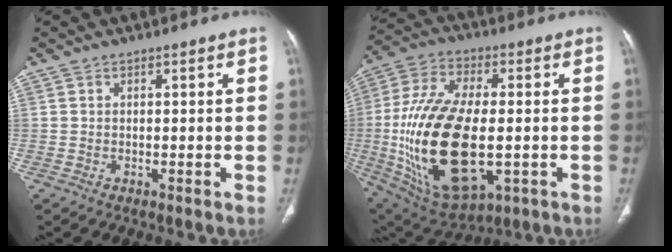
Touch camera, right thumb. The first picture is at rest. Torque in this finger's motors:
{"motor_torque": [0.79, 1.18, 2.77, 0.00, 0.48]}